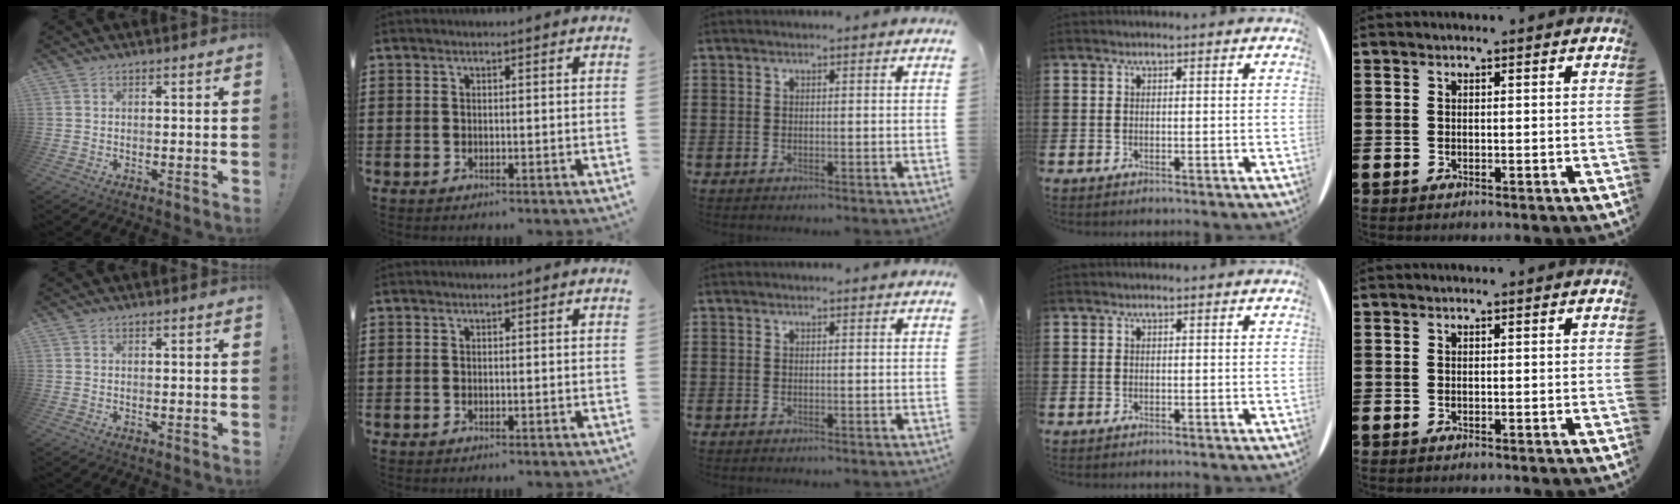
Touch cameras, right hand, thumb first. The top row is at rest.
{}